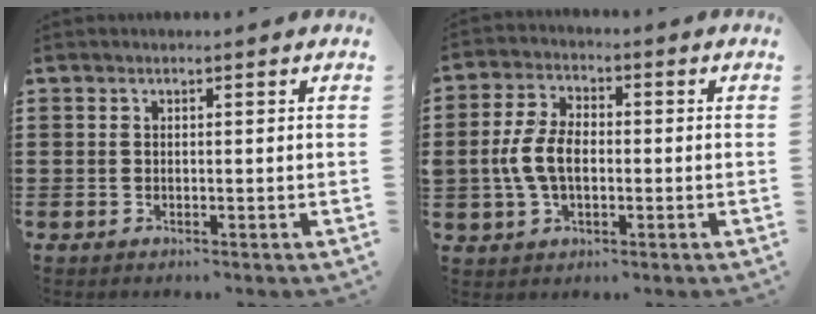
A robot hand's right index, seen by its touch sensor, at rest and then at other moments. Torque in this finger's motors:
{"motor_torque": [0.77, -0.57, 0.74, 0.16]}